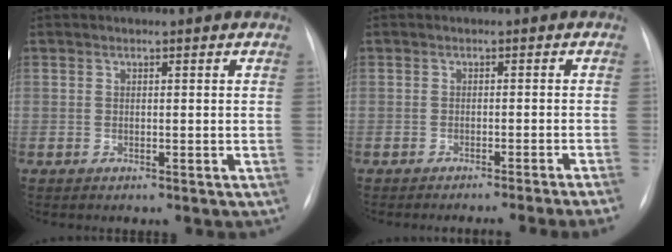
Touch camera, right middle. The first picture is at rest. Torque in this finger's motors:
{"motor_torque": [1.04, -1.10, 0.23, 0.07]}